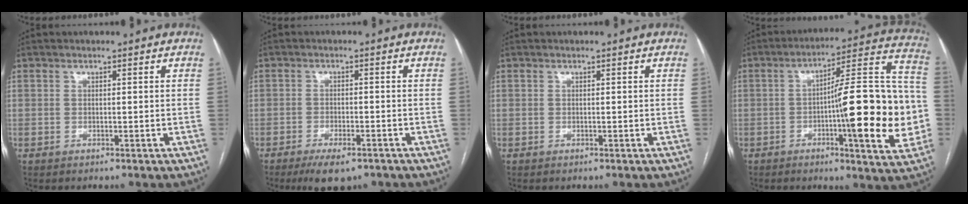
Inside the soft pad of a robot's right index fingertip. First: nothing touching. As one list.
[{"total": 5.8, "force": [-4.2, 1.9, 3.5], "torque": [-0.059, -0.007, -0.065]}, {"total": 0.0}, {"total": 21.1, "force": [-3.4, 2.9, 20.6], "torque": [-0.249, 0.028, -0.044]}]